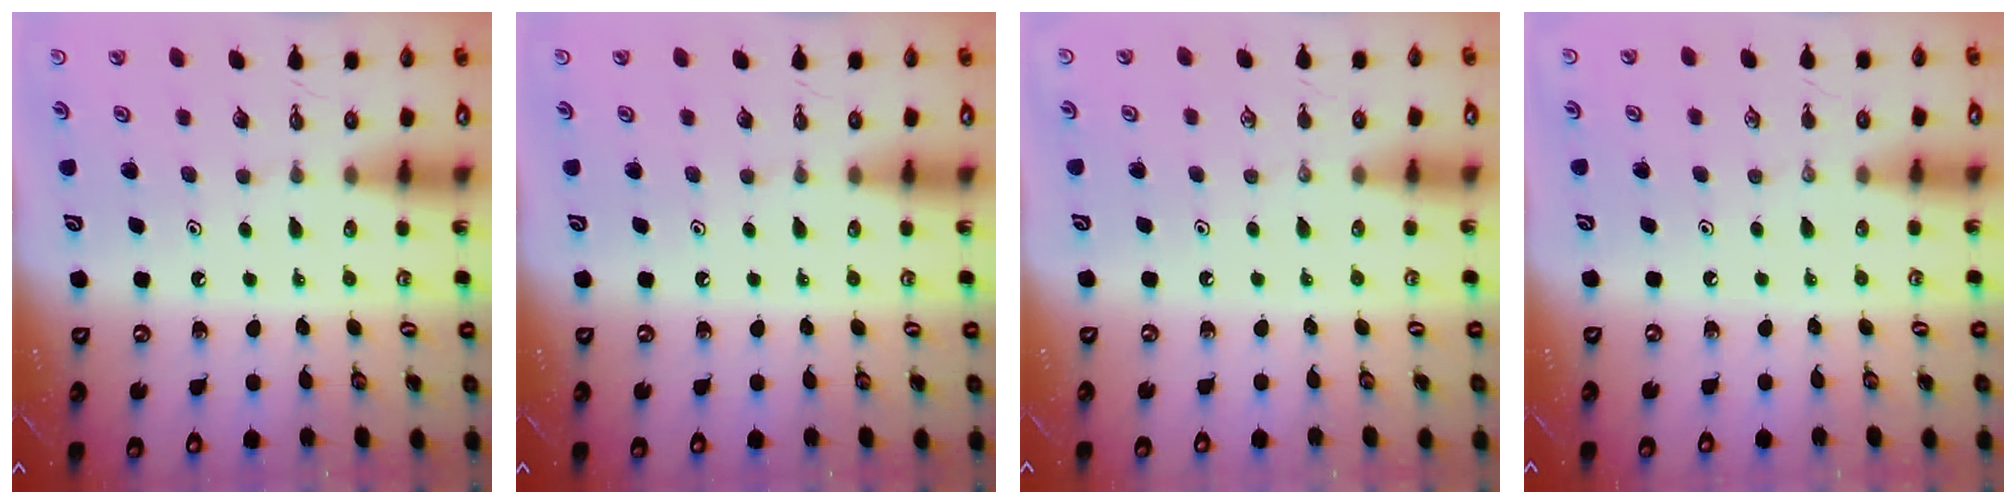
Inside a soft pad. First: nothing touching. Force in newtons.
{"total": 0.0}
{"total": 0.0}
{"total": 0.0}